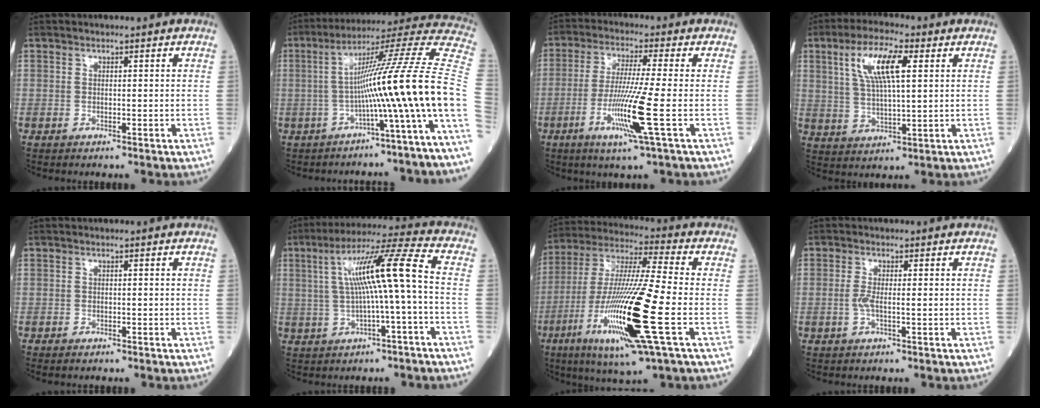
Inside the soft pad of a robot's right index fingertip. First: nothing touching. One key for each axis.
{"total": 17.3, "fx": -3.8, "fy": -2.7, "fz": 16.6, "tx": -0.246, "ty": 0.022, "tz": -0.074}
{"total": 10.1, "fx": -3.1, "fy": -1.4, "fz": 9.5, "tx": -0.191, "ty": -0.023, "tz": -0.062}
{"total": 9.9, "fx": 3.5, "fy": 2.2, "fz": 9.0, "tx": -0.178, "ty": 0.012, "tz": 0.068}
{"total": 1.1, "fx": -1.0, "fy": 0.3, "fz": 0.5, "tx": -0.010, "ty": -0.002, "tz": -0.012}
{"total": 11.5, "fx": 0.4, "fy": -0.5, "fz": 11.5, "tx": -0.195, "ty": 0.028, "tz": 0.009}
{"total": 20.6, "fx": -6.4, "fy": 0.6, "fz": 19.6, "tx": -0.412, "ty": -0.033, "tz": -0.123}
{"total": 2.1, "fx": -0.3, "fy": 0.3, "fz": 2.0, "tx": -0.048, "ty": -0.002, "tz": -0.009}